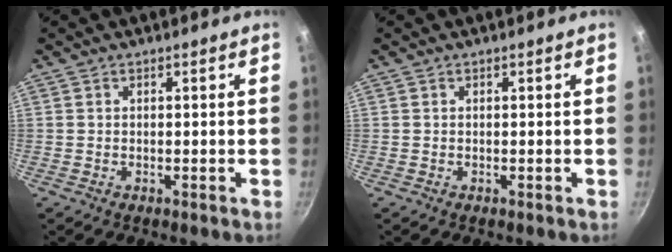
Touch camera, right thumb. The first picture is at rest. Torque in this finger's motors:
{"motor_torque": [0.02, 0.01, -0.11, 0.11, 0.00]}